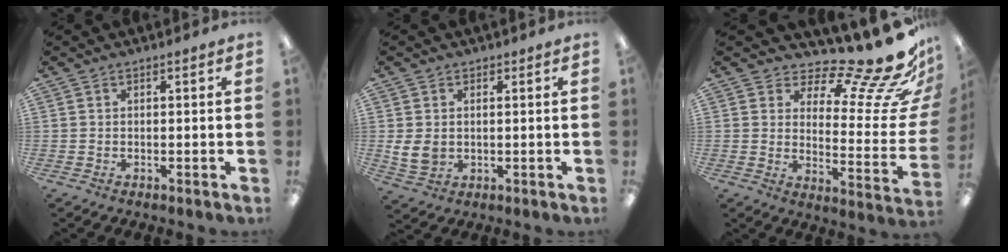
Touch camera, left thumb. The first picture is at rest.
{"total": 5.3, "force": [0.5, 4.5, 2.8], "torque": [-0.049, -0.003, 0.010]}
{"total": 18.0, "force": [14.6, 3.7, 9.8], "torque": [-0.130, -0.131, 0.230]}